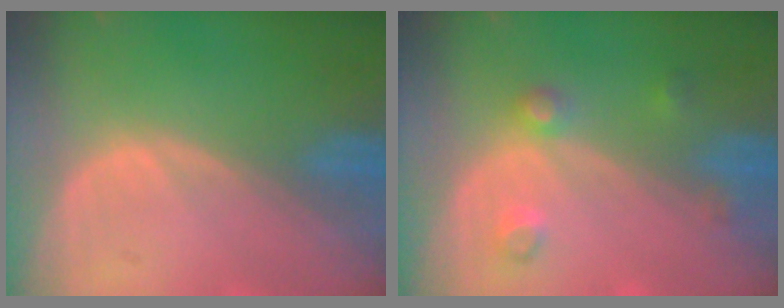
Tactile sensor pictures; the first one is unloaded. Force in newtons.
{"total": 3.5, "press": 3.4, "slide": 1.0}